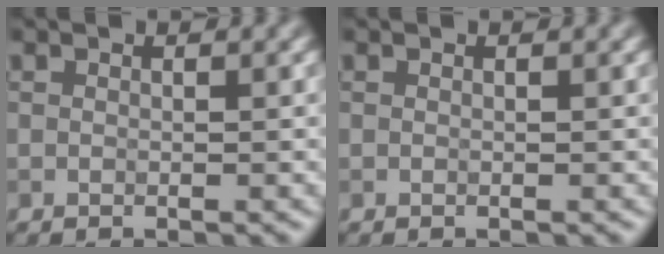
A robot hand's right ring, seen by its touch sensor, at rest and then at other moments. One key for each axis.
{"total": 0.0}